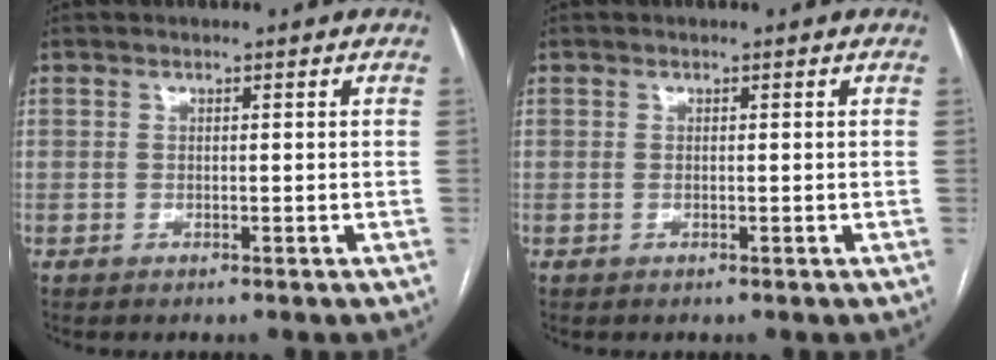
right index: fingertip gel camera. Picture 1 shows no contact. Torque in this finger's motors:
{"motor_torque": [-0.07, -0.04, -0.03, 0.00]}